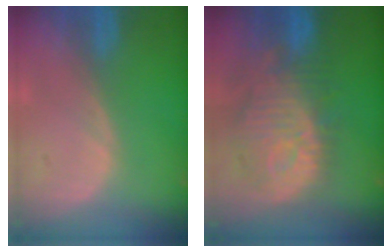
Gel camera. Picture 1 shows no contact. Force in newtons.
{"total": 12.7, "press": 11.3, "slide": 5.8}